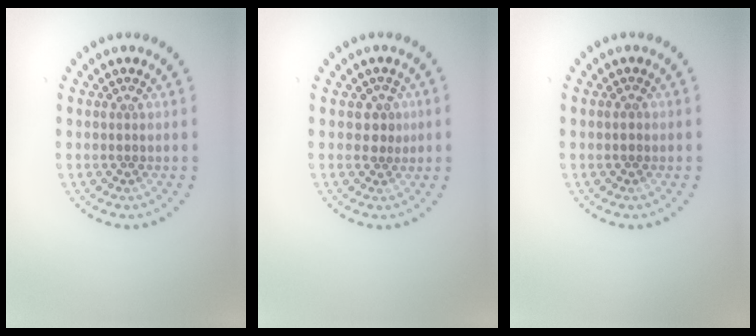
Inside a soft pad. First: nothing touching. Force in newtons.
{"total": 1.4, "press": 1.2, "slide": 0.7}
{"total": 0.8, "press": 0.8, "slide": 0.1}